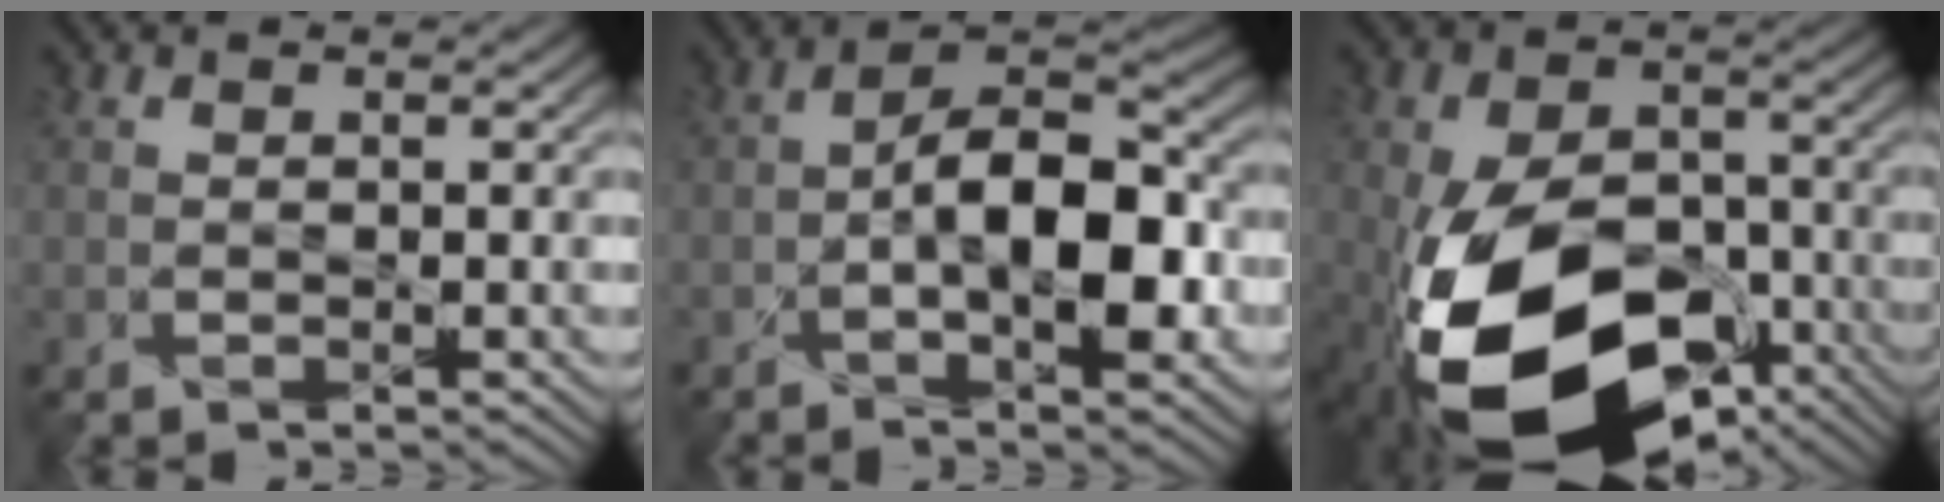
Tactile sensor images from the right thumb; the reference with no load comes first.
{"total": 10.7, "force": [-2.4, 4.9, 9.2], "torque": [-0.143, 0.002, -0.044]}
{"total": 20.0, "force": [-9.2, 12.0, 13.2], "torque": [-0.241, -0.061, -0.131]}